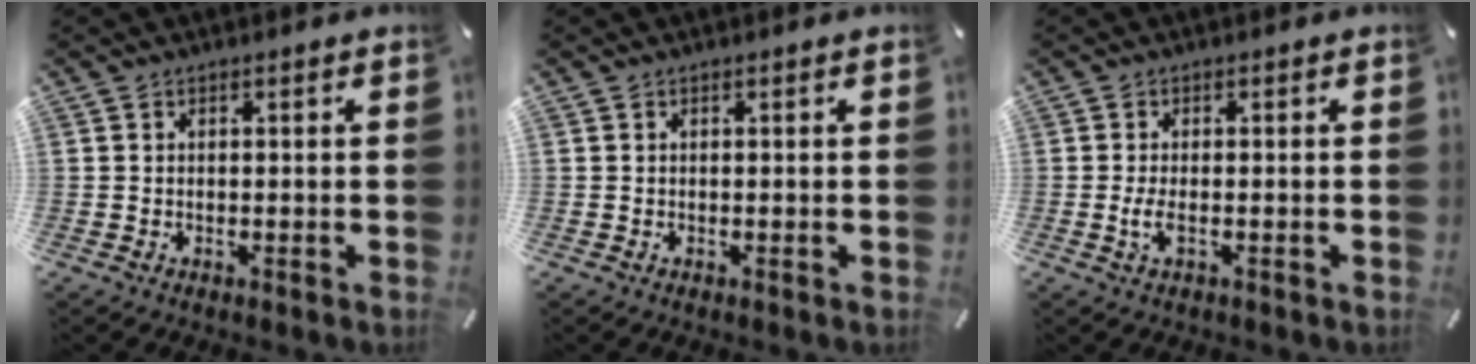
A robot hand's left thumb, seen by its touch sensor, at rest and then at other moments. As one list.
[{"total": 0.0}, {"total": 3.0, "force": [-0.7, 0.9, 2.8], "torque": [-0.060, -0.004, -0.016]}]